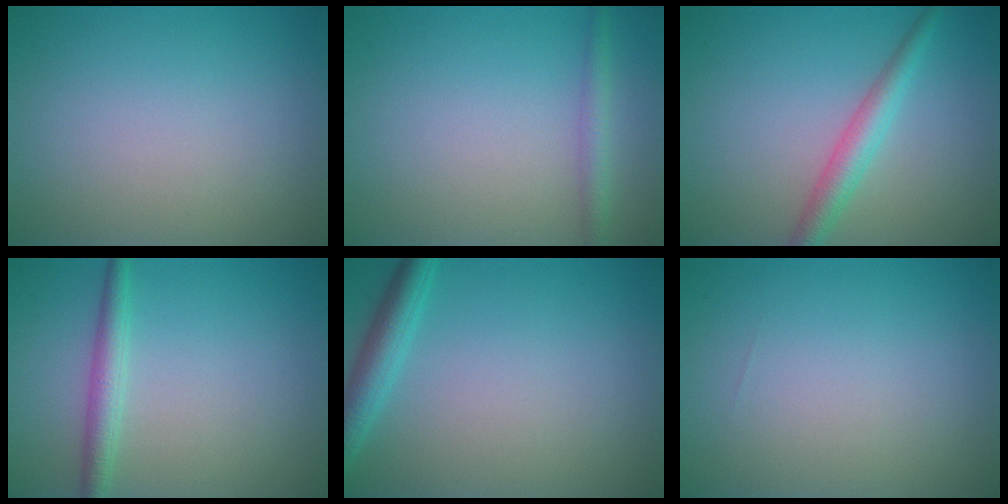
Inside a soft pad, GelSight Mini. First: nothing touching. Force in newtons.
{"total": 1.7, "press": 1.7, "slide": 0.1}
{"total": 2.9, "press": 2.9, "slide": 0.1}
{"total": 2.4, "press": 2.4, "slide": 0.0}
{"total": 3.0, "press": 3.0, "slide": 0.2}
{"total": 0.0}